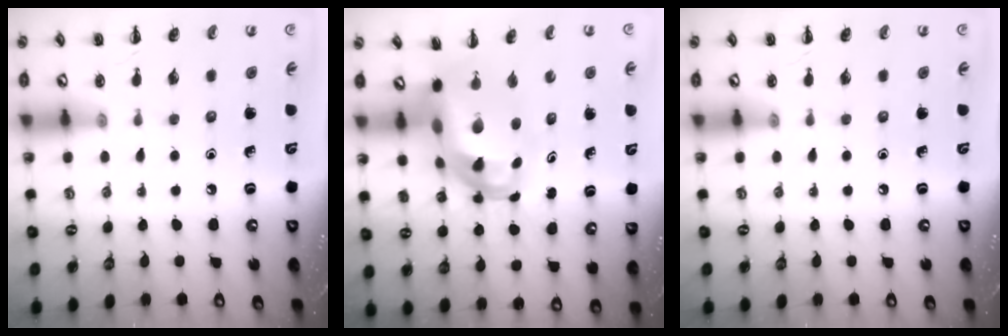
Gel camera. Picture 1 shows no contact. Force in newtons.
{"total": 8.7, "press": 8.4, "slide": 2.4}
{"total": 0.0}